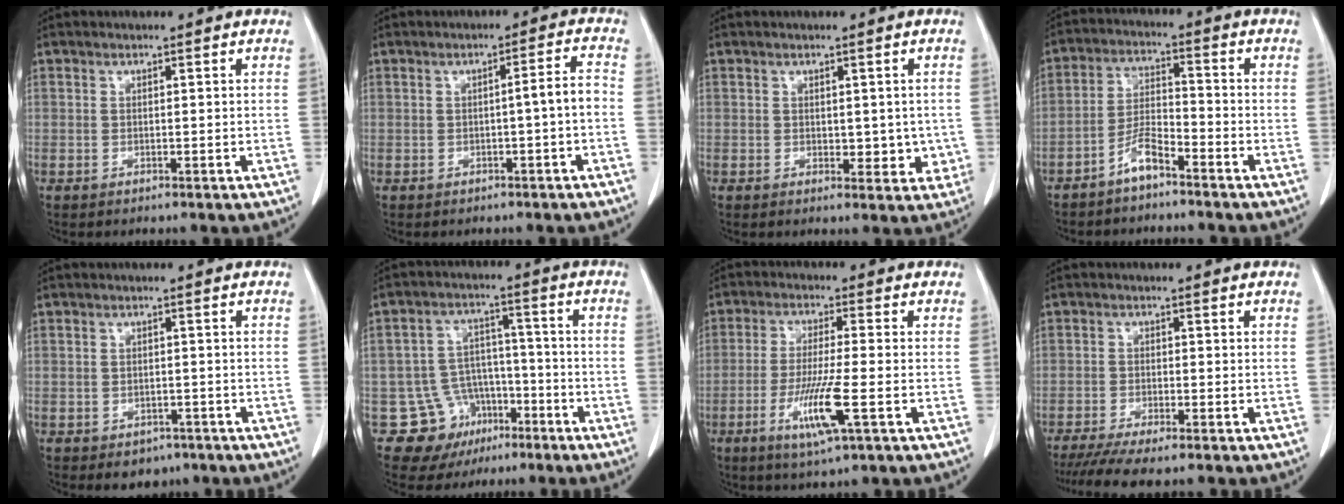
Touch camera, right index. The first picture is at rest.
{"total": 2.2, "force": [-0.9, -0.2, 2.0], "torque": [-0.027, 0.002, -0.015]}
{"total": 4.1, "force": [-0.3, 2.5, 3.2], "torque": [-0.026, -0.003, 0.001]}
{"total": 4.9, "force": [-3.8, 0.9, 3.0], "torque": [-0.063, 0.005, -0.072]}
{"total": 3.6, "force": [-2.5, 2.4, 1.0], "torque": [-0.004, 0.007, -0.024]}
{"total": 9.9, "force": [-4.9, 8.4, 1.3], "torque": [-0.017, 0.042, -0.062]}
{"total": 8.7, "force": [-3.2, -0.2, 8.1], "torque": [-0.158, -0.020, -0.060]}
{"total": 7.9, "force": [-6.7, 0.3, 4.3], "torque": [-0.059, -0.016, -0.107]}